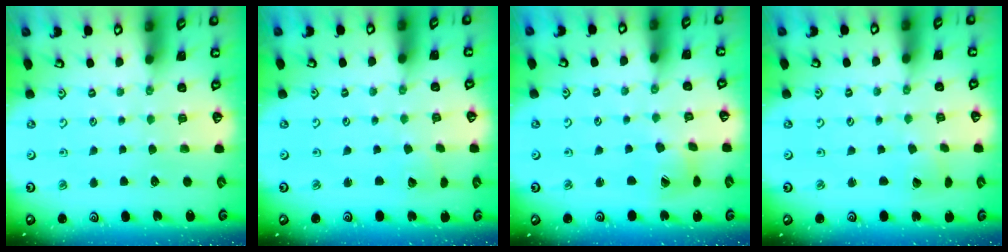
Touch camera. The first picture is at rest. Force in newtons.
{"total": 1.7, "press": 1.7, "slide": 0.1}
{"total": 7.5, "press": 7.5, "slide": 0.6}
{"total": 2.3, "press": 2.3, "slide": 0.2}